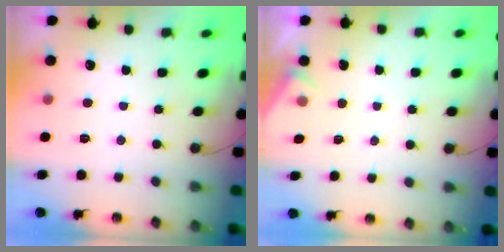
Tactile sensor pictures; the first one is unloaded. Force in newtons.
{"total": 3.5, "press": 3.5, "slide": 0.6}